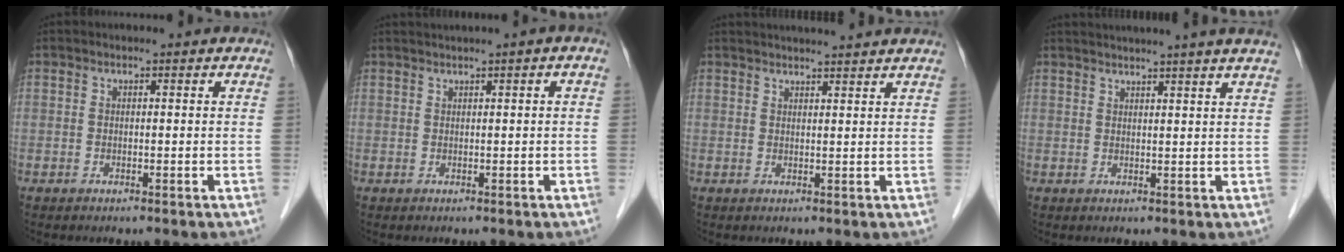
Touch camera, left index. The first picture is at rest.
{"total": 1.9, "force": [0.9, -0.1, 1.6], "torque": [-0.034, 0.013, 0.021]}
{"total": 8.2, "force": [7.7, -0.7, 2.9], "torque": [-0.037, 0.022, 0.089]}
{"total": 10.5, "force": [9.3, -1.7, 4.5], "torque": [-0.063, 0.008, 0.105]}